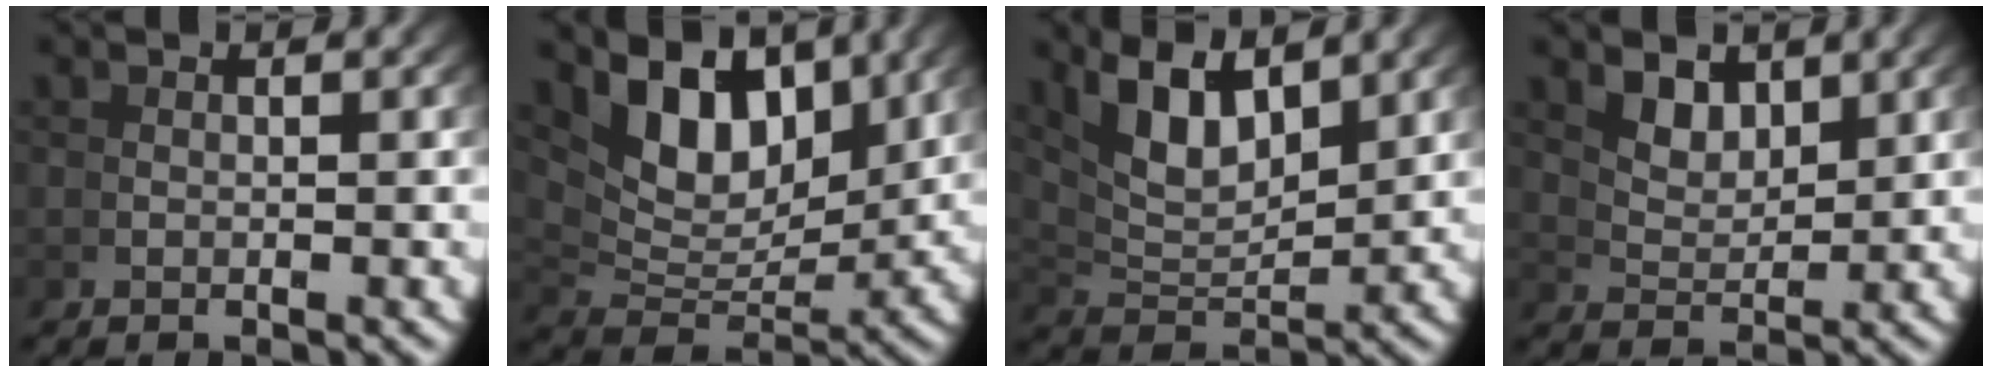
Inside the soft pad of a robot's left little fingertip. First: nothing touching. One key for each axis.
{"total": 10.1, "fx": 3.8, "fy": 6.3, "fz": 6.9, "tx": -0.127, "ty": -0.011, "tz": 0.069}
{"total": 6.8, "fx": 2.9, "fy": 3.6, "fz": 5.0, "tx": -0.094, "ty": -0.016, "tz": 0.066}
{"total": 3.3, "fx": 2.3, "fy": 1.4, "fz": 1.9, "tx": -0.035, "ty": -0.007, "tz": 0.049}